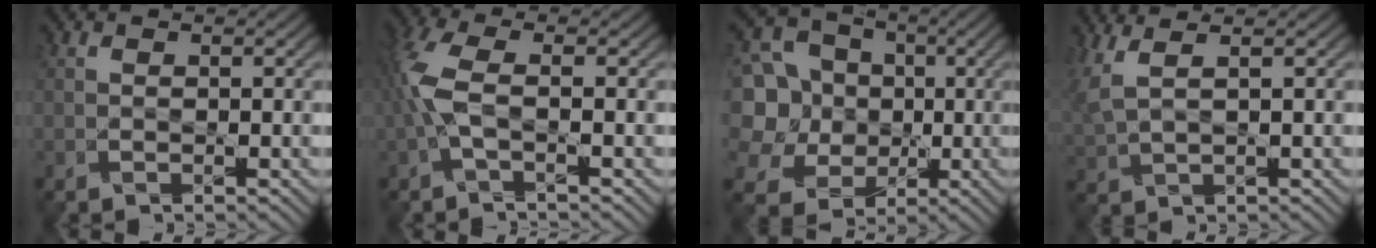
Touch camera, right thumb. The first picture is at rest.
{"total": 5.1, "force": [-0.8, 1.3, 4.9], "torque": [-0.143, 0.007, -0.019]}
{"total": 13.3, "force": [1.3, 11.7, 6.2], "torque": [-0.244, 0.020, 0.009]}
{"total": 4.4, "force": [2.6, 0.6, 3.5], "torque": [-0.111, 0.013, 0.063]}